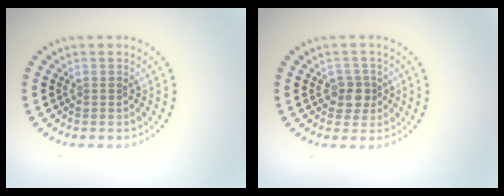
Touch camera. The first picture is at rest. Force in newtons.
{"total": 2.1, "press": 1.7, "slide": 1.1}